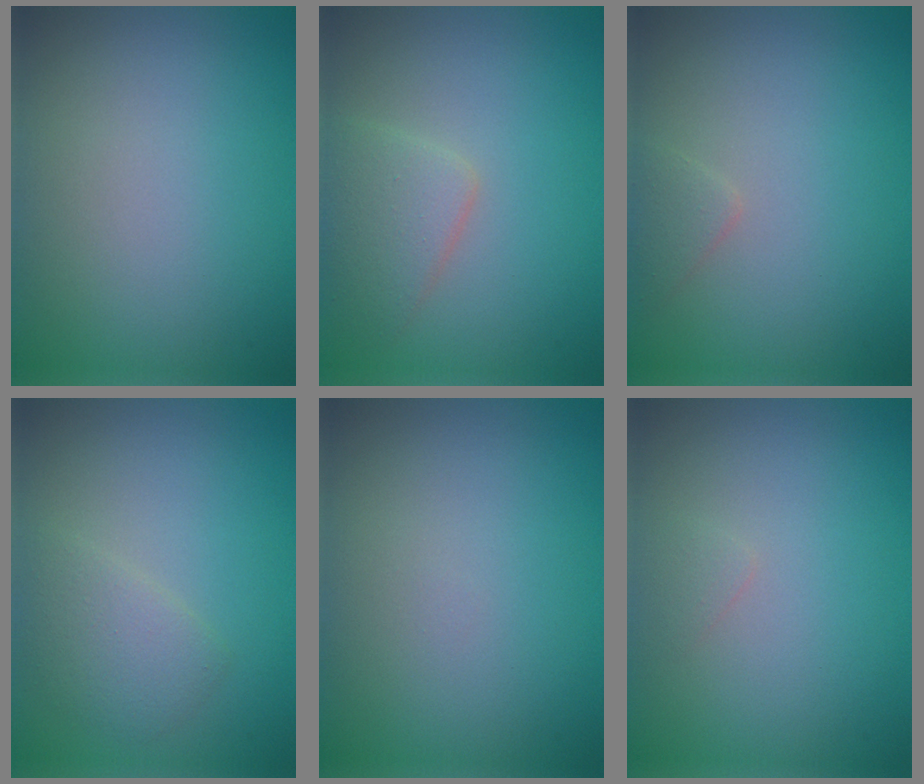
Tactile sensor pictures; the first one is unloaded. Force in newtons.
{"total": 2.8, "press": 2.8, "slide": 0.1}
{"total": 1.1, "press": 1.1, "slide": 0.1}
{"total": 2.2, "press": 2.2, "slide": 0.0}
{"total": 0.0}
{"total": 0.5, "press": 0.5, "slide": 0.0}